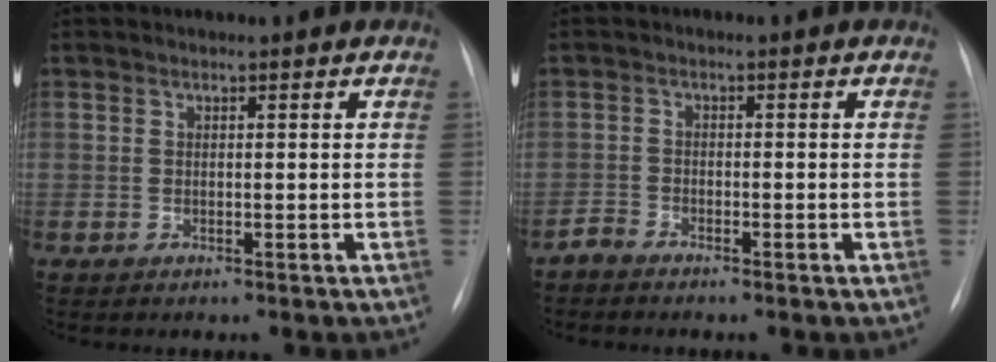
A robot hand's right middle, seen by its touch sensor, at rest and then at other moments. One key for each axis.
{"total": 1.6, "fx": -1.6, "fy": 0.2, "fz": 0.3, "tx": -0.006, "ty": -0.001, "tz": -0.030}